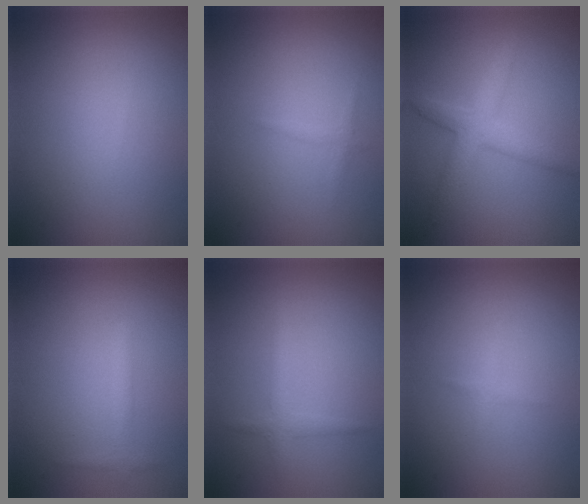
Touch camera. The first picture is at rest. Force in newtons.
{"total": 0.7, "press": 0.7, "slide": 0.0}
{"total": 3.5, "press": 3.5, "slide": 0.1}
{"total": 1.1, "press": 1.1, "slide": 0.1}
{"total": 1.5, "press": 1.4, "slide": 0.2}
{"total": 0.8, "press": 0.8, "slide": 0.1}